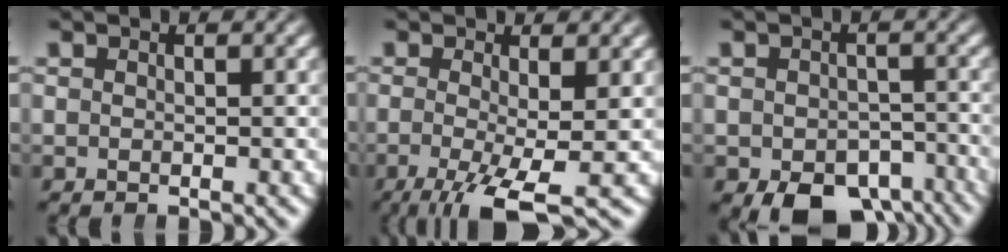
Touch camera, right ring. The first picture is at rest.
{"total": 4.9, "force": [-2.5, 1.3, 4.0], "torque": [-0.085, -0.038, -0.027]}
{"total": 7.4, "force": [-5.4, 3.8, 3.2], "torque": [-0.032, -0.034, -0.071]}